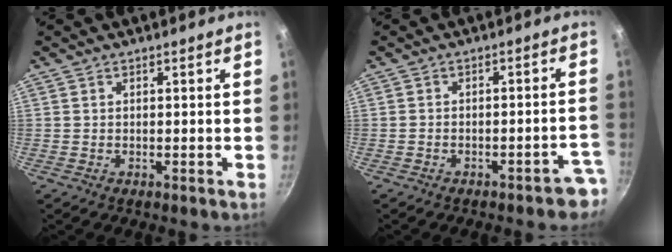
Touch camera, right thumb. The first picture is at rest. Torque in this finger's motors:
{"motor_torque": [0.85, 0.04, 0.49, -0.17, 0.02]}